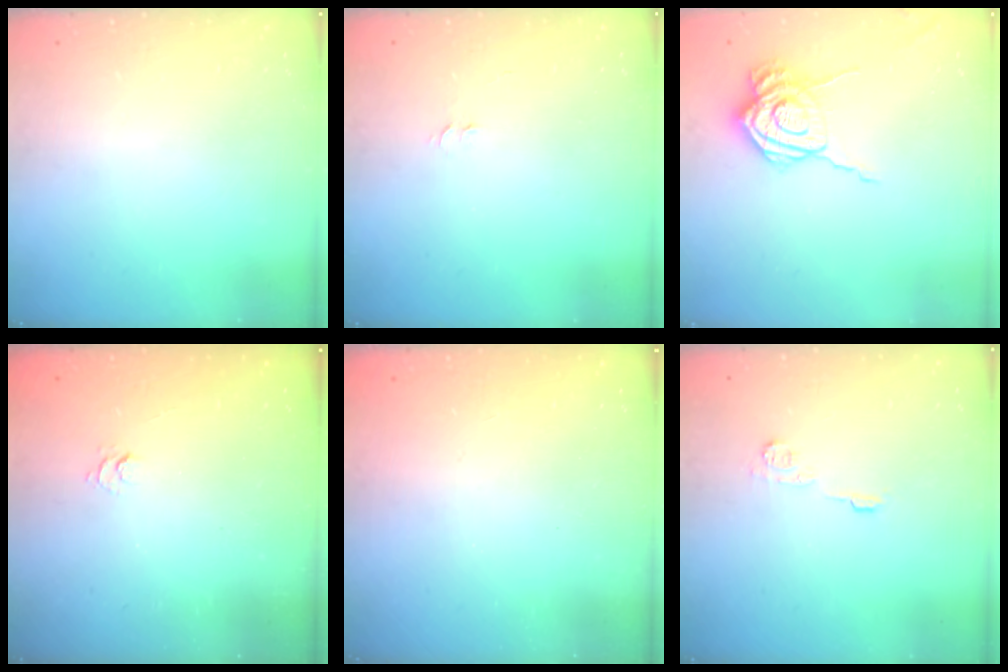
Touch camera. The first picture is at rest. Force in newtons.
{"total": 3.5, "press": 3.5, "slide": 0.3}
{"total": 12.8, "press": 12.7, "slide": 1.2}
{"total": 1.9, "press": 1.5, "slide": 1.3}
{"total": 2.5, "press": 2.4, "slide": 0.8}
{"total": 5.6, "press": 5.6, "slide": 0.7}